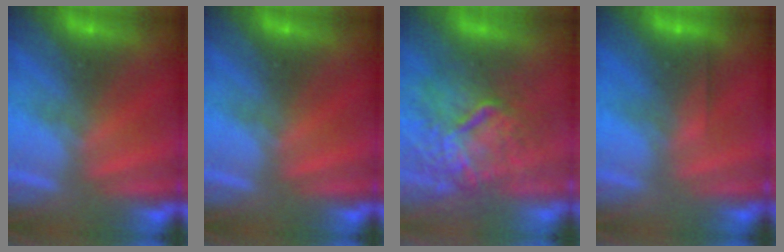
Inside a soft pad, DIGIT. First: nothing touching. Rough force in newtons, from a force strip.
{"total": 0.0}
{"total": 7.4}
{"total": 2.6}